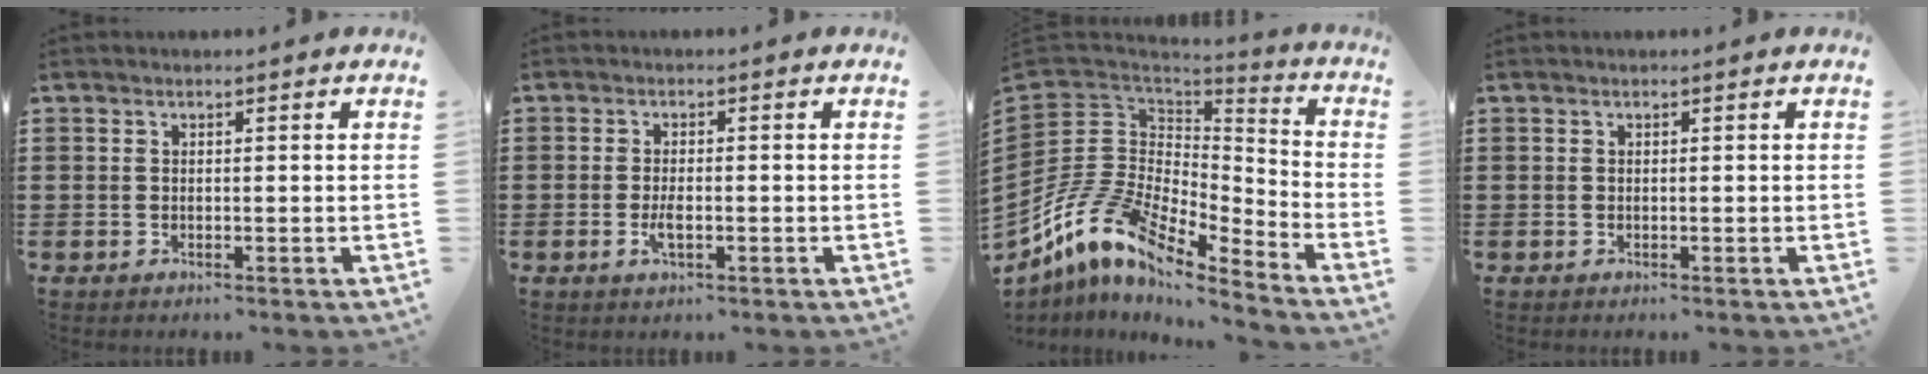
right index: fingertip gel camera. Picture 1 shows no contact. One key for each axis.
{"total": 2.6, "fx": -0.7, "fy": 0.7, "fz": 2.3, "tx": -0.050, "ty": -0.006, "tz": -0.013}
{"total": 11.1, "fx": -8.3, "fy": 5.3, "fz": 5.2, "tx": -0.154, "ty": -0.006, "tz": -0.175}
{"total": 0.0}